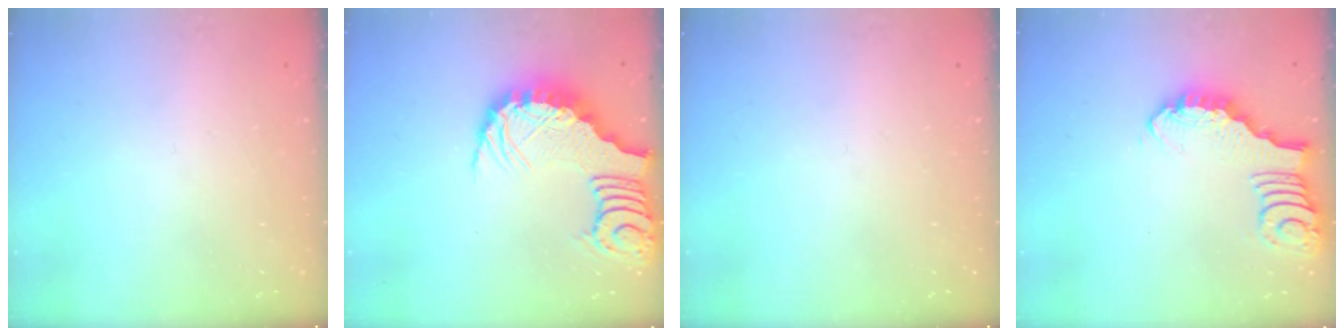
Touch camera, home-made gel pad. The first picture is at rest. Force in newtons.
{"total": 3.4, "press": 3.3, "slide": 0.5}
{"total": 0.0}
{"total": 2.7, "press": 2.7, "slide": 0.2}